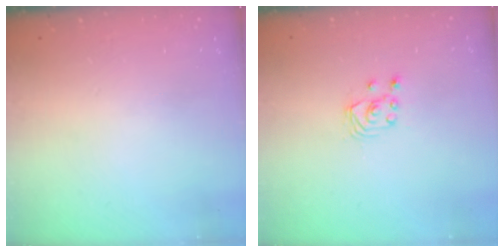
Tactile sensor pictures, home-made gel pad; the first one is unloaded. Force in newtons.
{"total": 2.5, "press": 2.5, "slide": 0.3}